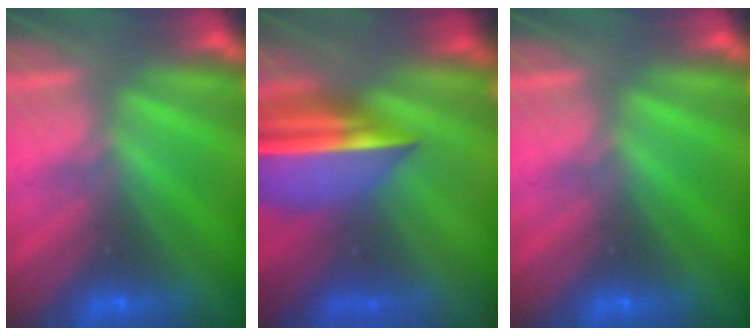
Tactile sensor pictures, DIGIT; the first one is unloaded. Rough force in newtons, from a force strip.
{"total": 7.5}
{"total": 0.0}